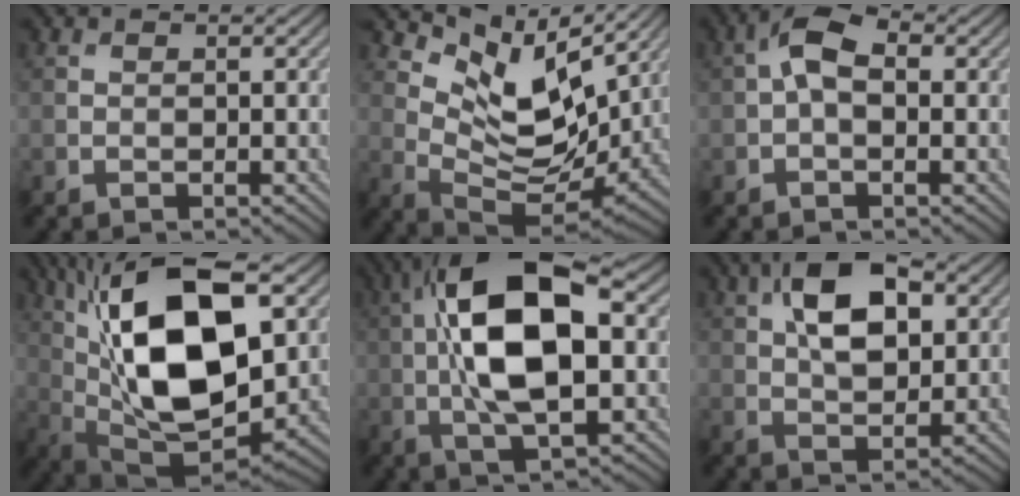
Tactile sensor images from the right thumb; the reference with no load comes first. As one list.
[{"total": 10.1, "force": [5.9, 4.7, 6.8], "torque": [-0.137, -0.008, 0.119]}, {"total": 4.7, "force": [0.5, 2.7, 3.8], "torque": [-0.076, 0.013, 0.000]}, {"total": 18.7, "force": [3.9, 8.6, 16.2], "torque": [-0.304, 0.021, 0.056]}, {"total": 15.0, "force": [1.2, 6.4, 13.5], "torque": [-0.252, 0.026, 0.011]}, {"total": 10.5, "force": [3.3, 5.5, 8.2], "torque": [-0.158, 0.017, 0.051]}]